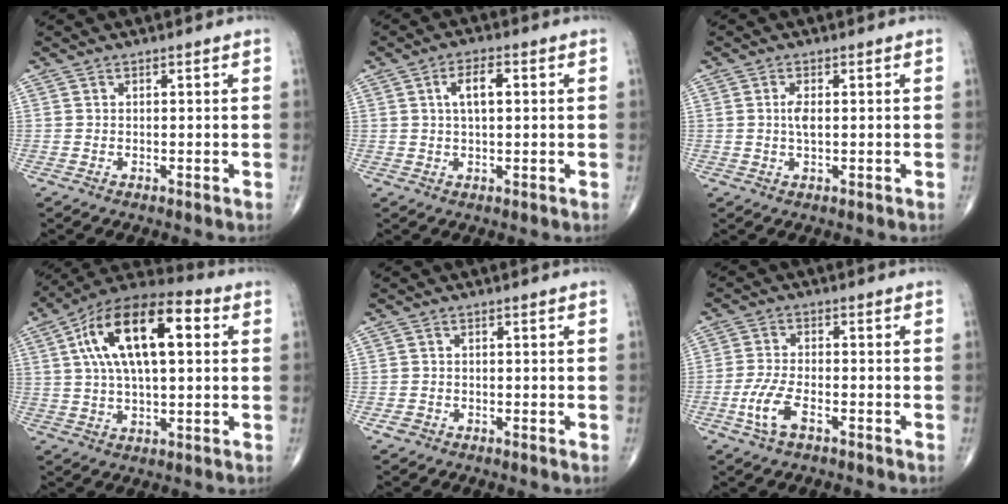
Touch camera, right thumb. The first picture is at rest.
{"total": 5.1, "force": [1.1, 2.2, 4.4], "torque": [-0.078, 0.007, 0.018]}
{"total": 2.5, "force": [0.2, 1.0, 2.3], "torque": [-0.045, -0.002, 0.003]}
{"total": 19.4, "force": [4.7, 8.7, 16.7], "torque": [-0.285, 0.025, 0.068]}
{"total": 1.4, "force": [-0.8, 0.9, 0.6], "torque": [-0.011, 0.000, -0.016]}
{"total": 6.3, "force": [-2.9, 2.7, 4.9], "torque": [-0.113, 0.012, -0.058]}